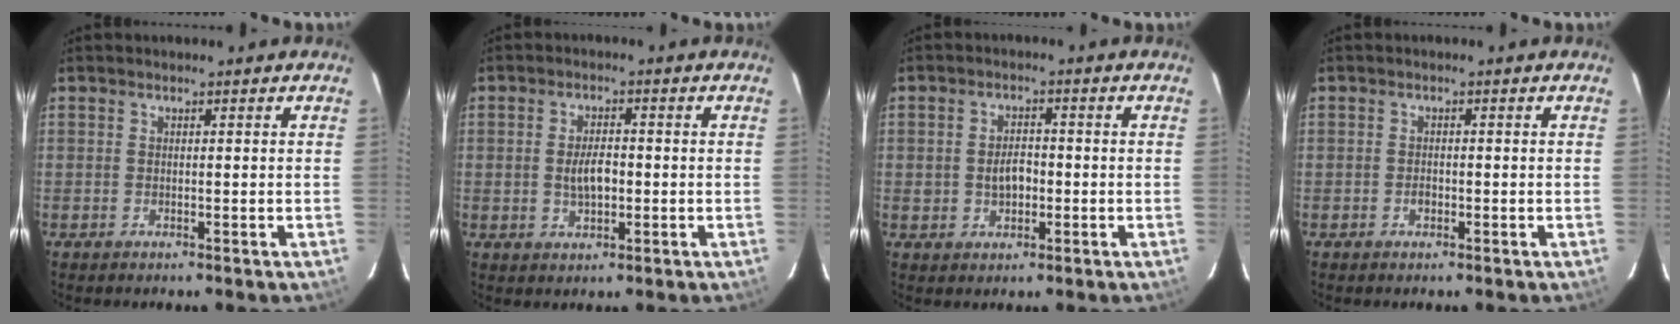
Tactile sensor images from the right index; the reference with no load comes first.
{"total": 4.7, "force": [-0.5, 2.4, 3.9], "torque": [-0.074, 0.002, -0.003]}
{"total": 4.3, "force": [-0.6, 2.9, 3.0], "torque": [-0.056, 0.007, -0.004]}
{"total": 1.2, "force": [-0.4, 0.8, 0.7], "torque": [-0.013, 0.003, -0.006]}